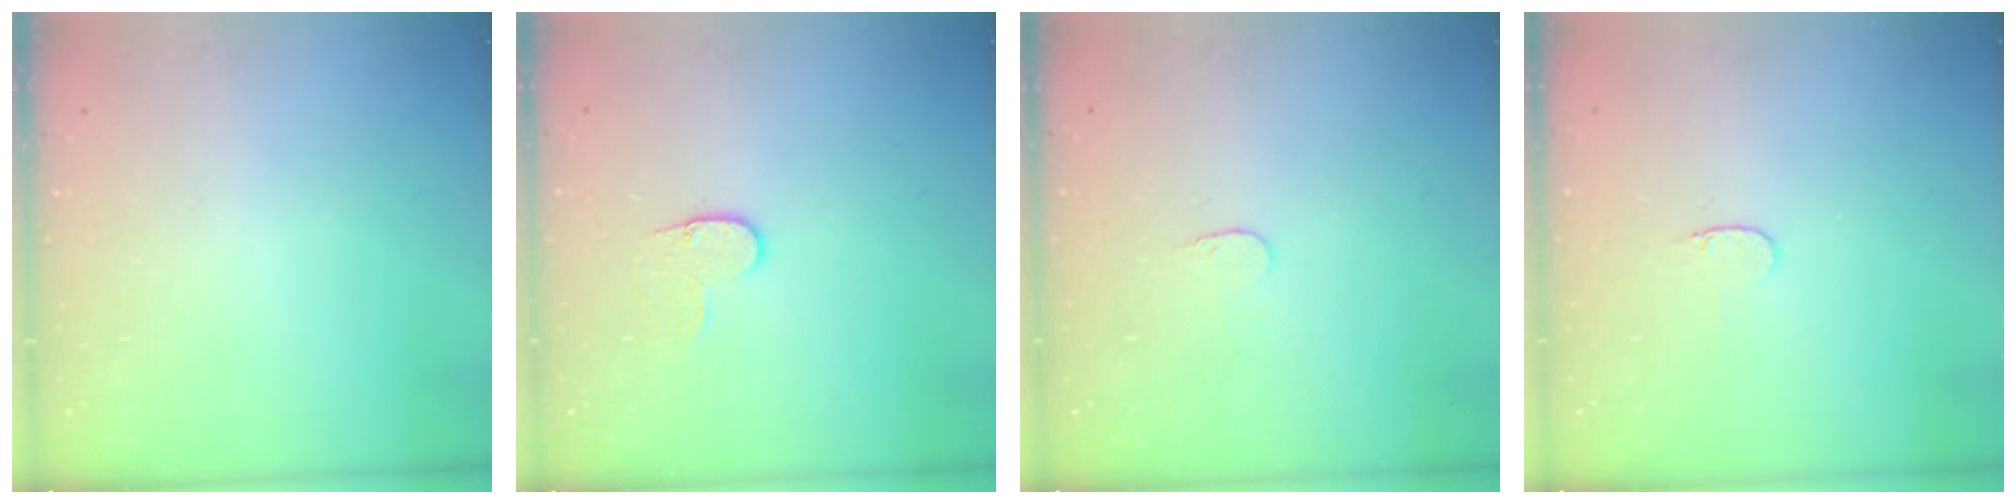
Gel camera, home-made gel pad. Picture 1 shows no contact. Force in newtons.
{"total": 5.7, "press": 5.6, "slide": 0.6}
{"total": 3.8, "press": 3.8, "slide": 0.3}
{"total": 3.3, "press": 3.3, "slide": 0.4}